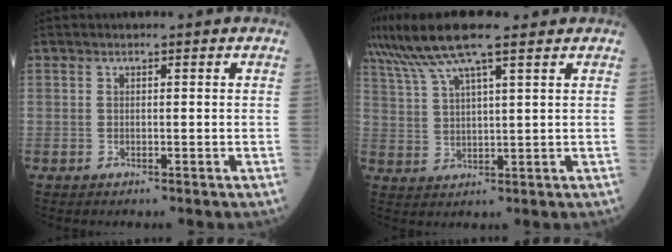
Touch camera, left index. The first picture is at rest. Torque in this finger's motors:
{"motor_torque": [1.30, -0.84, 0.33, 0.21]}